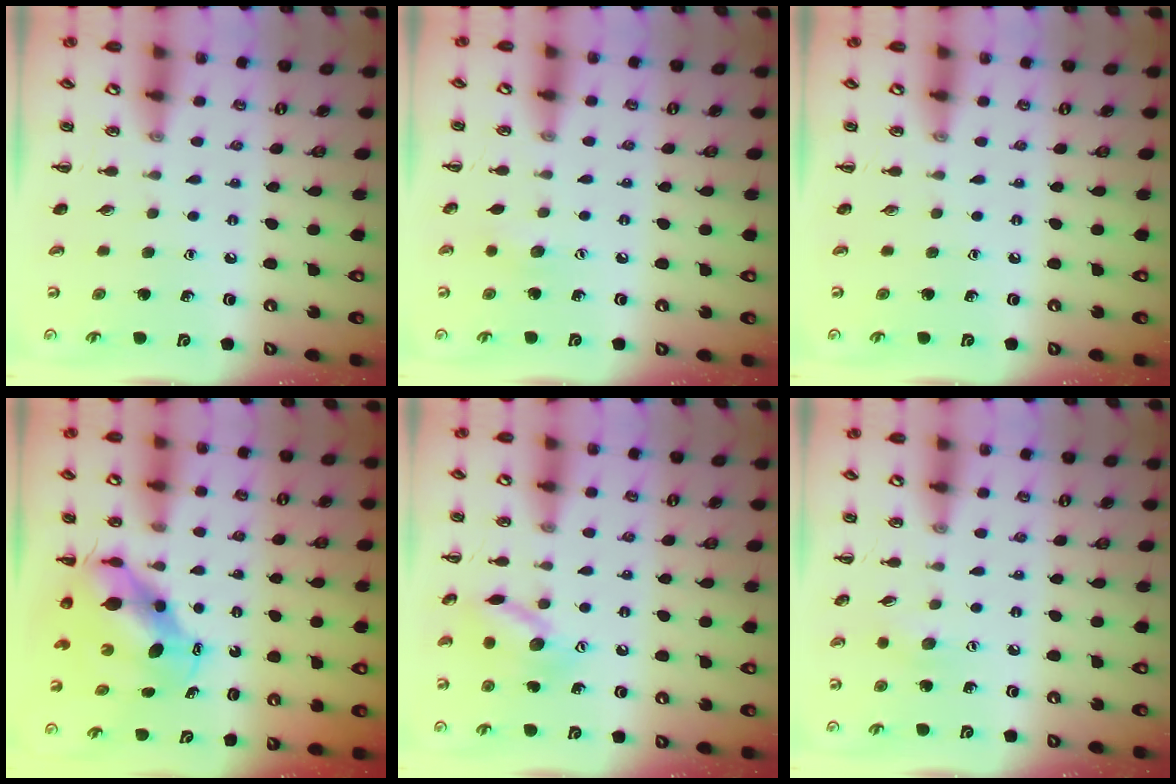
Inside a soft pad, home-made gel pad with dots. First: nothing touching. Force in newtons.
{"total": 5.3, "press": 5.2, "slide": 1.4}
{"total": 0.0}
{"total": 7.6, "press": 7.5, "slide": 1.4}
{"total": 11.3, "press": 11.3, "slide": 0.5}
{"total": 5.4, "press": 5.2, "slide": 1.3}